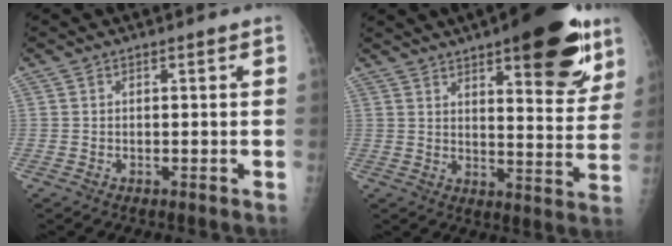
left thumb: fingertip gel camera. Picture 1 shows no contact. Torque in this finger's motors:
{"motor_torque": [2.52, 1.75, 1.76, -1.01, 0.42]}